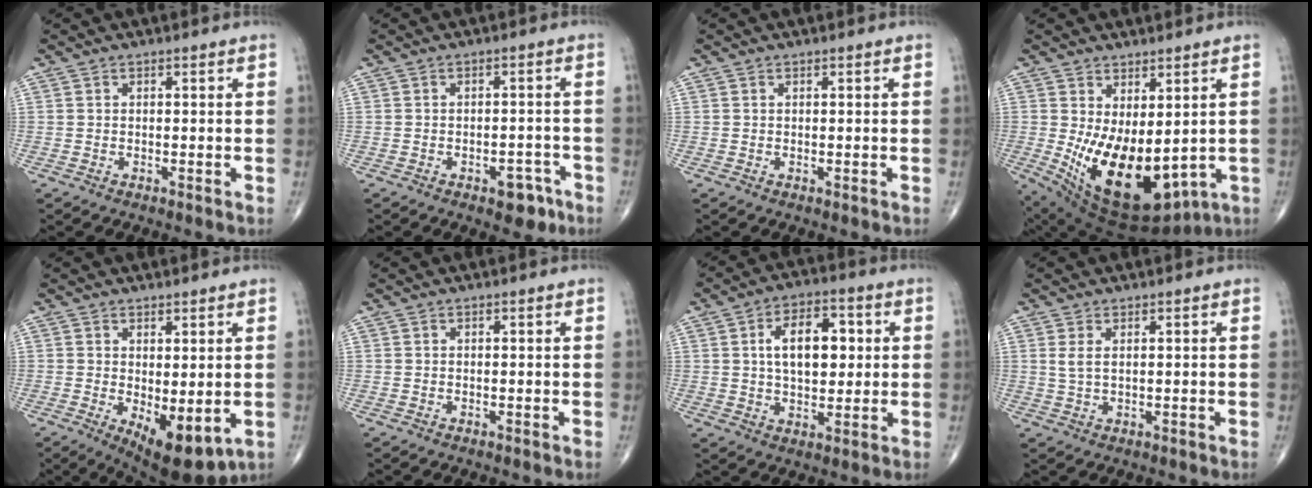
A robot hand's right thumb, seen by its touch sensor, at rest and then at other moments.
{"total": 5.1, "force": [-2.9, 2.7, 3.2], "torque": [-0.021, 0.022, -0.032]}
{"total": 0.0}
{"total": 17.1, "force": [-1.3, 8.8, 14.6], "torque": [-0.233, -0.027, 0.015]}
{"total": 9.6, "force": [-1.8, 4.0, 8.5], "torque": [-0.116, -0.021, -0.011]}
{"total": 0.0}
{"total": 11.7, "force": [2.1, 6.8, 9.3], "torque": [-0.121, 0.005, 0.033]}
{"total": 2.3, "force": [0.8, 1.0, 1.9], "torque": [-0.044, 0.001, 0.023]}